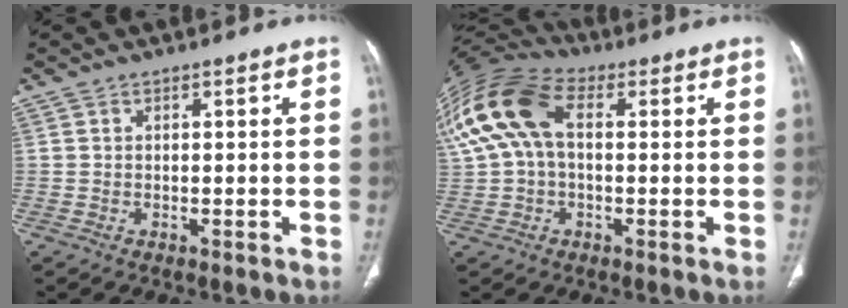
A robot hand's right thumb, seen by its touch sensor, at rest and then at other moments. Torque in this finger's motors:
{"motor_torque": [-0.70, 1.70, 1.62, -0.08, 0.29]}